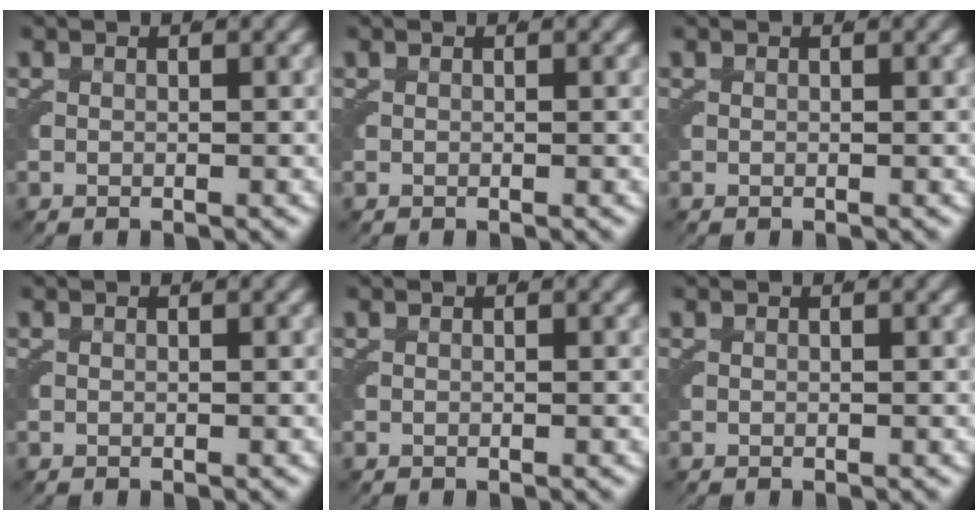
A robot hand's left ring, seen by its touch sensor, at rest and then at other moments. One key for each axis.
{"total": 0.0}
{"total": 0.0}
{"total": 0.0}
{"total": 0.0}
{"total": 0.0}